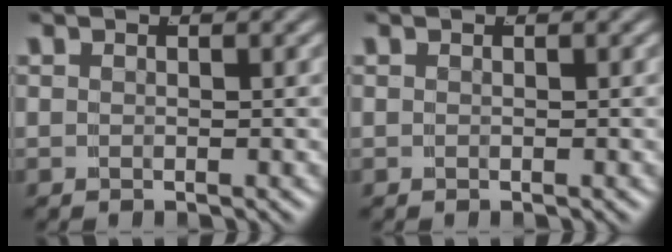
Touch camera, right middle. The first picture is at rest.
{"total": 0.0}